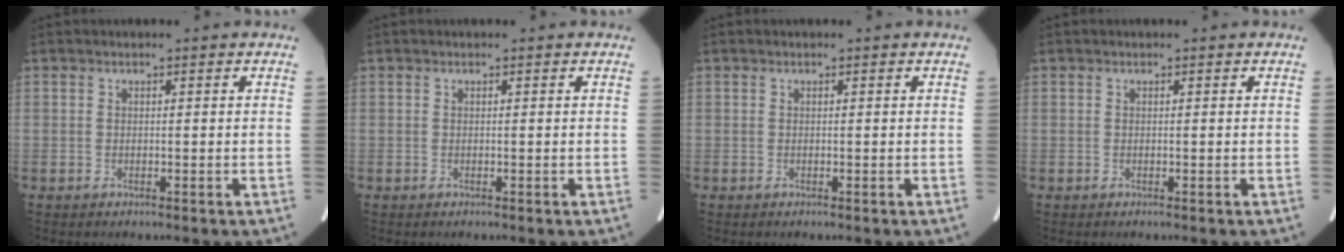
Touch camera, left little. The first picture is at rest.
{"total": 0.0}
{"total": 0.0}
{"total": 0.0}